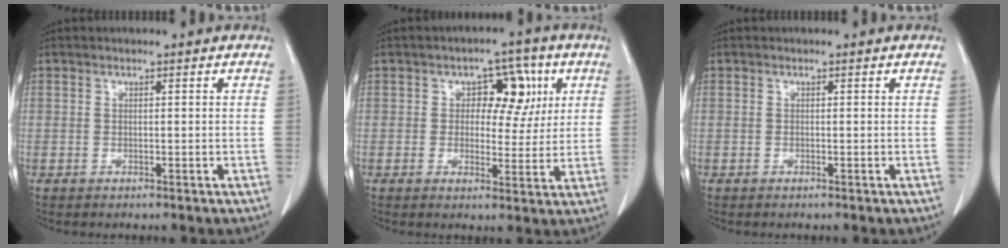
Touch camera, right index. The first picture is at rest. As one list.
[{"total": 7.8, "force": [2.4, 4.8, 5.7], "torque": [-0.064, 0.019, 0.034]}, {"total": 0.0}]